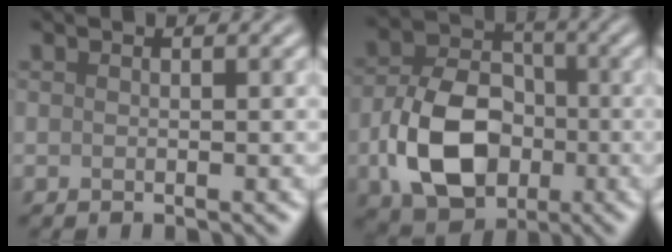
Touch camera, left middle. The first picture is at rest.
{"total": 9.1, "force": [-2.4, 6.5, 5.8], "torque": [-0.119, 0.000, -0.047]}